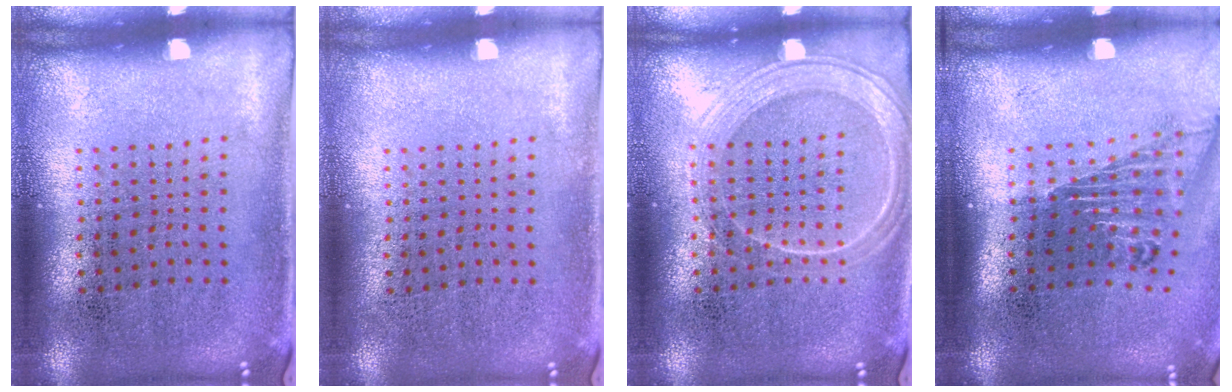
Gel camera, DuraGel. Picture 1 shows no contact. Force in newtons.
{"total": 0.0}
{"total": 2.4, "press": 2.4, "slide": 0.4}
{"total": 1.6, "press": 1.2, "slide": 1.1}